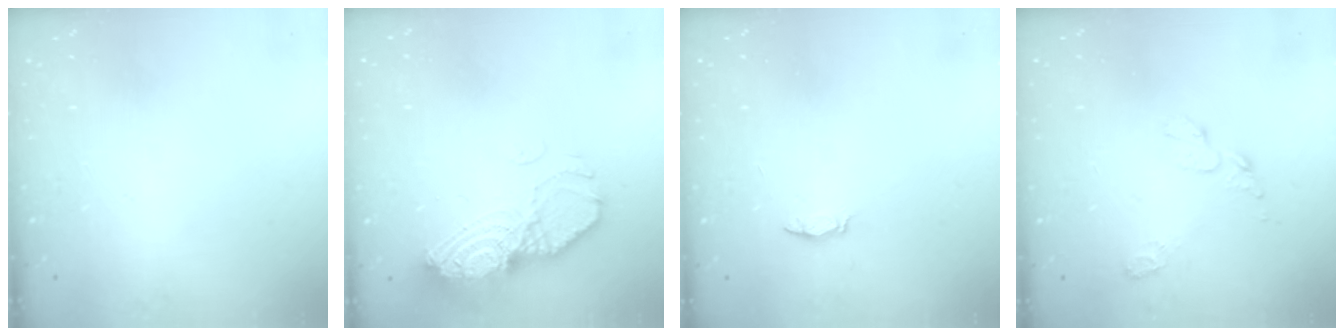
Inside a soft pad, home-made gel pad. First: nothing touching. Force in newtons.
{"total": 12.3, "press": 12.3, "slide": 1.2}
{"total": 2.5, "press": 2.5, "slide": 0.3}
{"total": 5.0, "press": 5.0, "slide": 0.6}